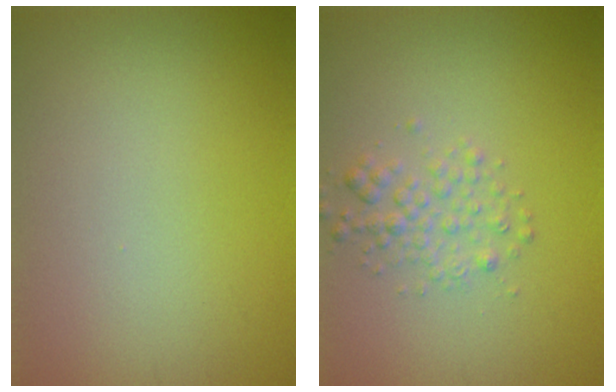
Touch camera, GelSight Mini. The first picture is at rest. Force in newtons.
{"total": 2.1, "press": 2.1, "slide": 0.1}